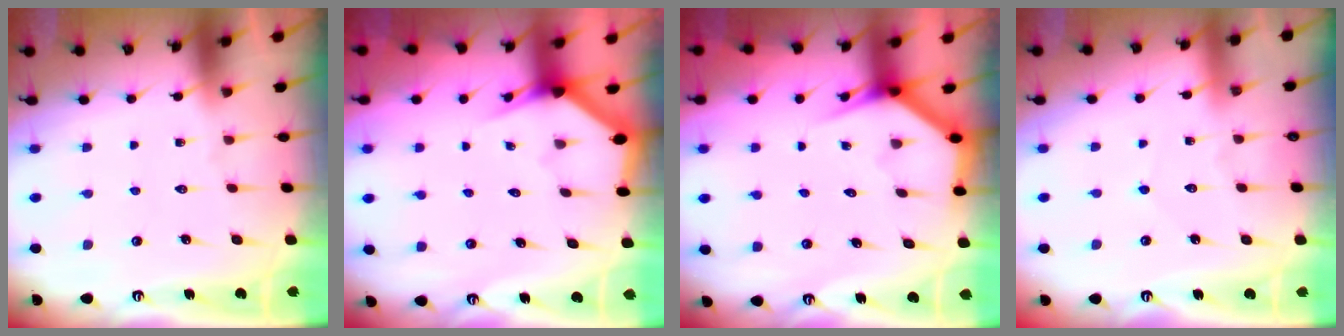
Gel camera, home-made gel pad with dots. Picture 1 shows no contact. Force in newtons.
{"total": 2.9, "press": 2.9, "slide": 0.1}
{"total": 3.5, "press": 3.5, "slide": 0.2}
{"total": 2.9, "press": 2.9, "slide": 0.3}